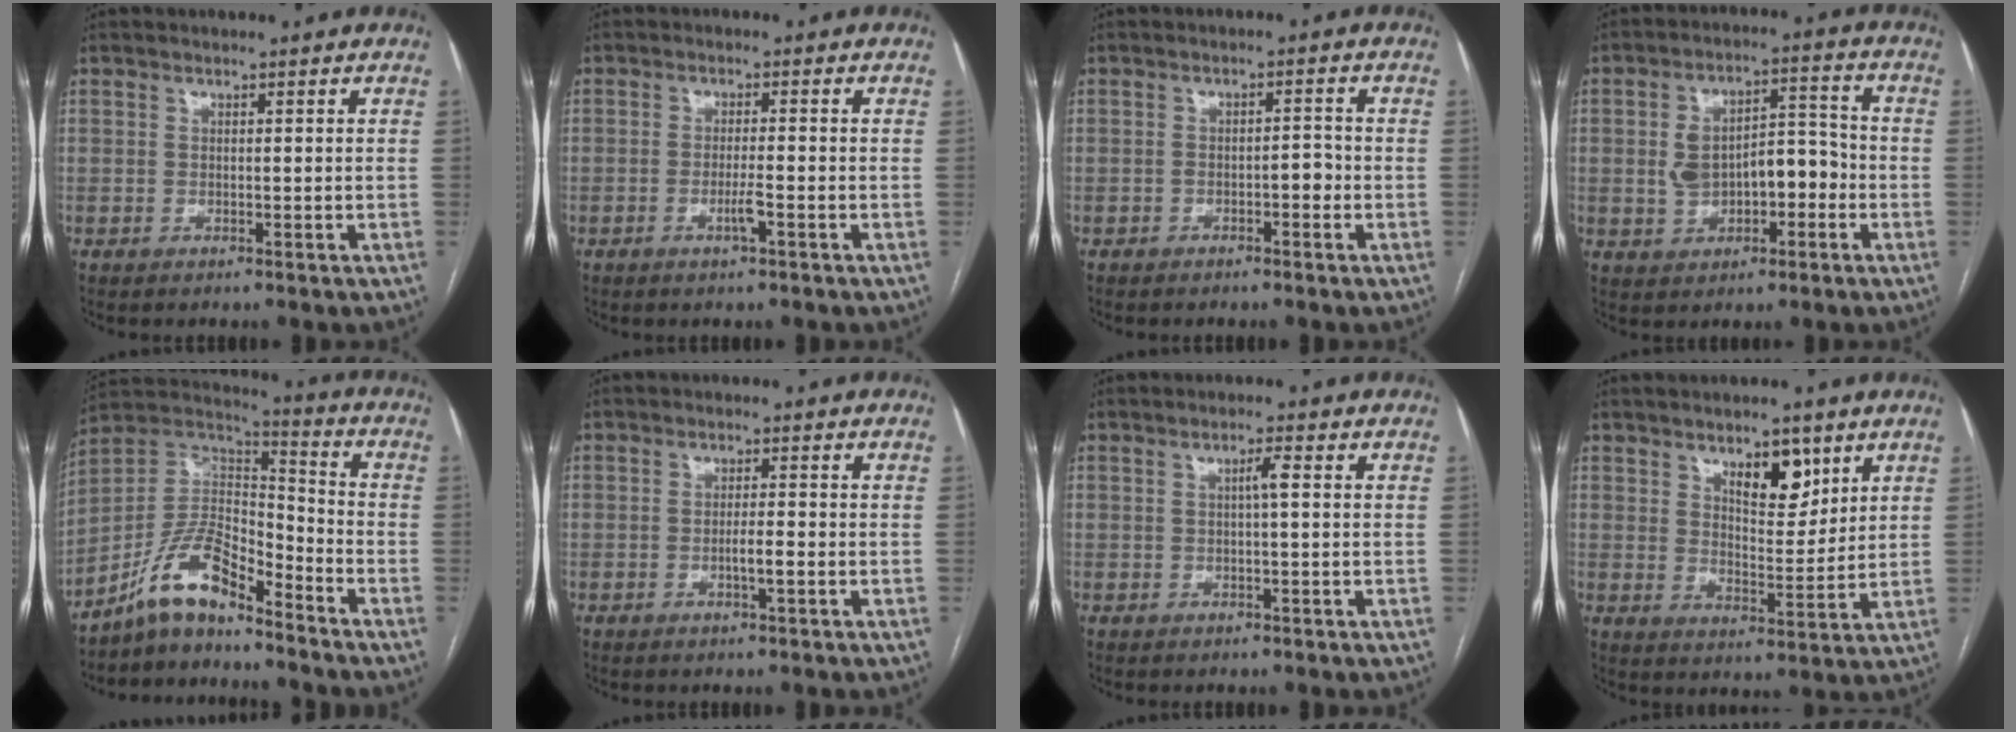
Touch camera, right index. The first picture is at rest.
{"total": 2.7, "force": [-1.2, 0.1, 2.3], "torque": [-0.045, -0.002, -0.023]}
{"total": 2.4, "force": [-1.1, 0.9, 2.0], "torque": [-0.028, 0.009, -0.016]}
{"total": 9.7, "force": [-1.6, 5.3, 7.9], "torque": [-0.136, 0.036, -0.017]}
{"total": 10.9, "force": [-8.7, 3.2, 5.8], "torque": [-0.117, 0.037, -0.163]}
{"total": 2.4, "force": [-0.8, 0.1, 2.3], "torque": [-0.039, 0.000, -0.015]}
{"total": 1.9, "force": [0.2, 0.0, 1.9], "torque": [-0.032, 0.004, 0.004]}
{"total": 7.2, "force": [4.2, 2.9, 5.1], "torque": [-0.077, -0.006, 0.070]}